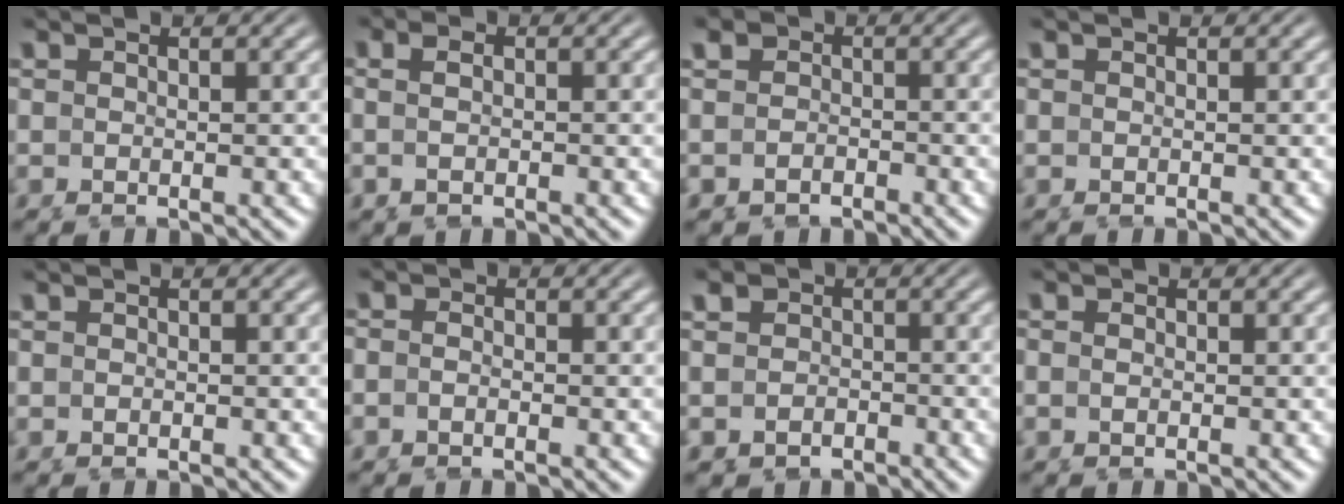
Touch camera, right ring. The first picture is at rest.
{"total": 1.4, "force": [-0.9, 0.5, 0.9], "torque": [-0.015, -0.005, -0.018]}
{"total": 3.5, "force": [-1.7, 2.9, 0.8], "torque": [-0.030, -0.020, -0.029]}
{"total": 0.0}
{"total": 0.6, "force": [-0.3, 0.5, 0.2], "torque": [-0.010, 0.000, -0.008]}
{"total": 1.7, "force": [-1.3, 1.0, 0.3], "torque": [-0.020, -0.010, -0.030]}
{"total": 4.8, "force": [-1.9, 4.2, 1.2], "torque": [-0.039, -0.022, -0.035]}
{"total": 0.8, "force": [-0.7, 0.2, 0.1], "torque": [-0.008, -0.010, -0.014]}